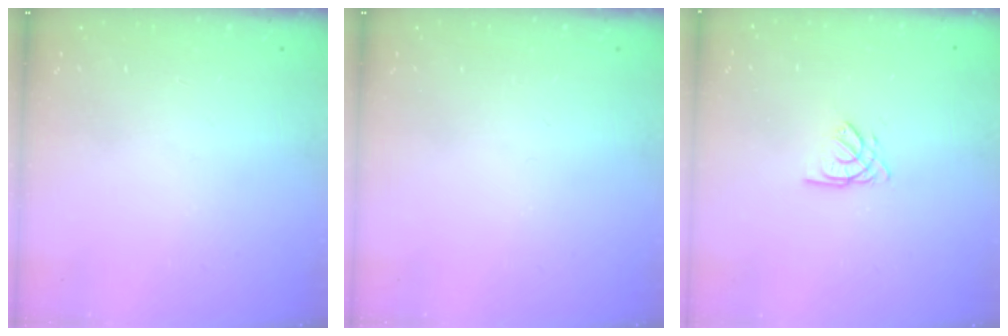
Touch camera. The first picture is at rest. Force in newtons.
{"total": 0.0}
{"total": 2.7, "press": 2.7, "slide": 0.3}